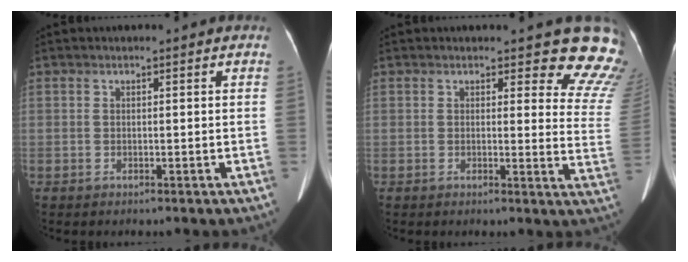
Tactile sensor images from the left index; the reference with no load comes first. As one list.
[{"total": 10.4, "force": [9.5, 3.1, 2.8], "torque": [0.013, -0.062, 0.059]}]